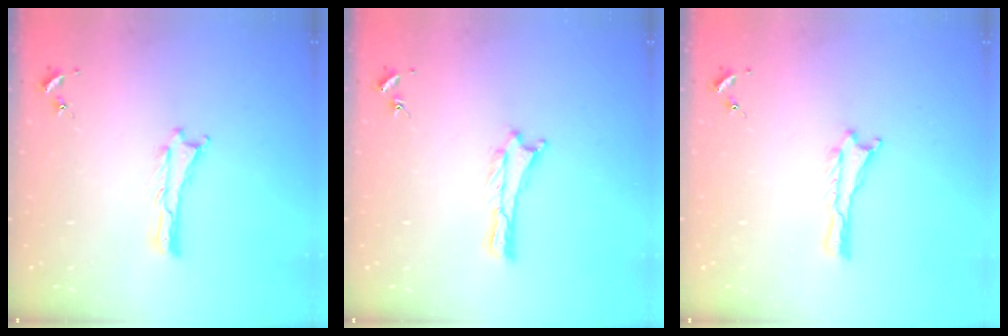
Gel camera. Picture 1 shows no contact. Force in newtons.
{"total": 0.0}
{"total": 0.0}